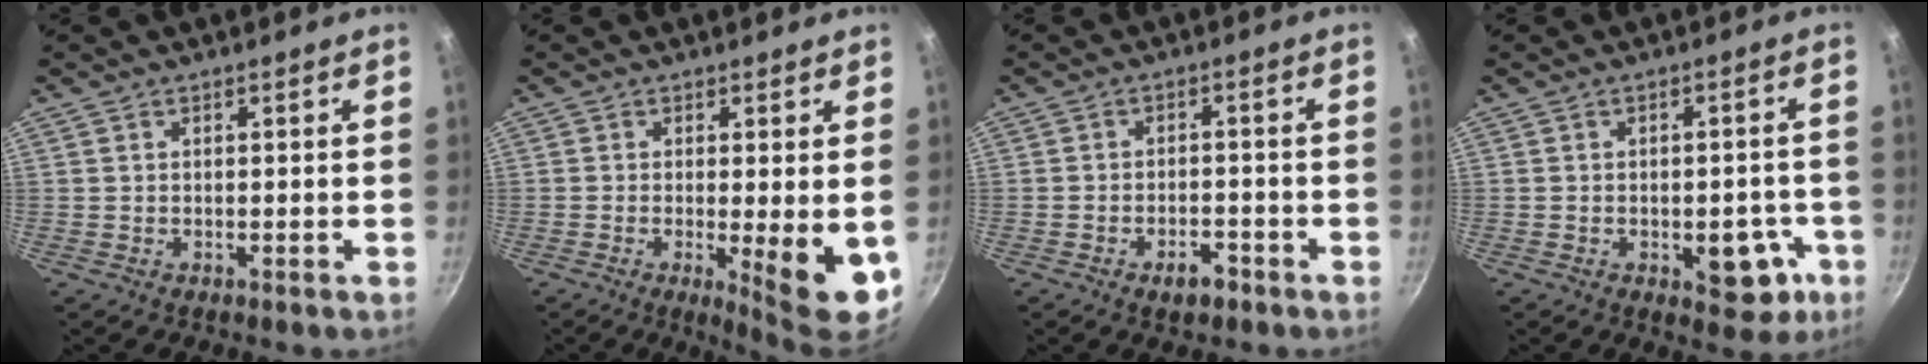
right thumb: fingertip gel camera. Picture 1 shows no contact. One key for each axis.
{"total": 8.4, "fx": -1.2, "fy": 1.5, "fz": 8.2, "tx": -0.106, "ty": -0.013, "tz": -0.008}
{"total": 4.0, "fx": -2.4, "fy": 2.0, "fz": 2.4, "tx": -0.026, "ty": 0.019, "tz": -0.035}
{"total": 8.9, "fx": -3.0, "fy": 4.9, "fz": 6.8, "tx": -0.046, "ty": 0.015, "tz": -0.033}